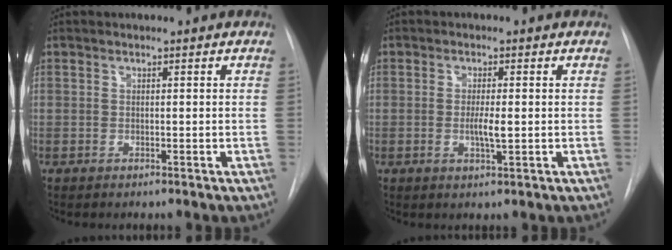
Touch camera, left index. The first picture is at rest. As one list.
[{"total": 3.0, "force": [-1.3, 0.2, 2.7], "torque": [-0.051, -0.010, -0.019]}]